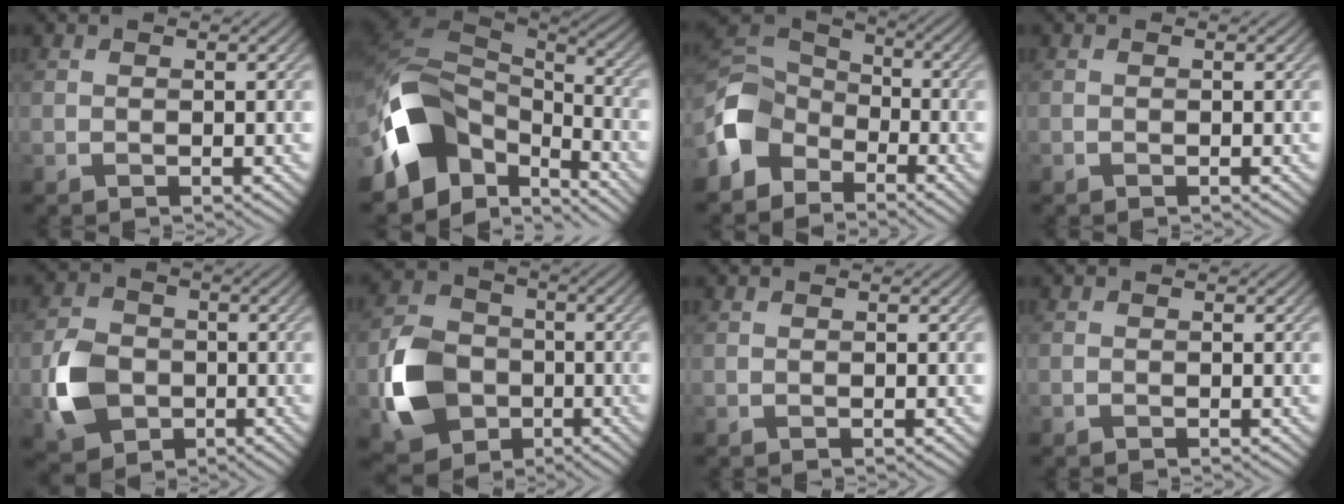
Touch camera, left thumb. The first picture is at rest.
{"total": 13.9, "force": [-6.3, 8.3, 9.2], "torque": [-0.205, -0.013, -0.115]}
{"total": 8.3, "force": [-4.5, 5.7, 4.0], "torque": [-0.097, 0.000, -0.115]}
{"total": 0.0}
{"total": 7.6, "force": [-2.1, 6.0, 4.2], "torque": [-0.100, -0.005, -0.054]}
{"total": 10.3, "force": [-3.1, 8.0, 5.7], "torque": [-0.133, -0.006, -0.073]}
{"total": 0.0}
{"total": 0.0}